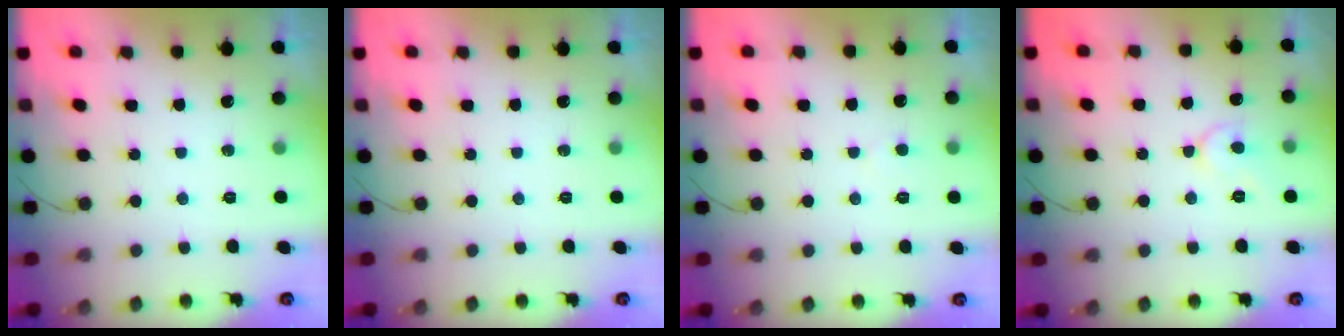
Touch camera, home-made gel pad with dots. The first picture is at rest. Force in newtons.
{"total": 0.0}
{"total": 2.2, "press": 2.2, "slide": 0.2}
{"total": 5.9, "press": 5.9, "slide": 0.8}